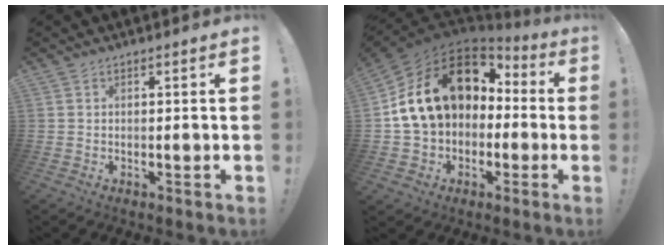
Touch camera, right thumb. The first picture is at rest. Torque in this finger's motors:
{"motor_torque": [2.49, 2.52, 1.04, 0.08, 0.73]}